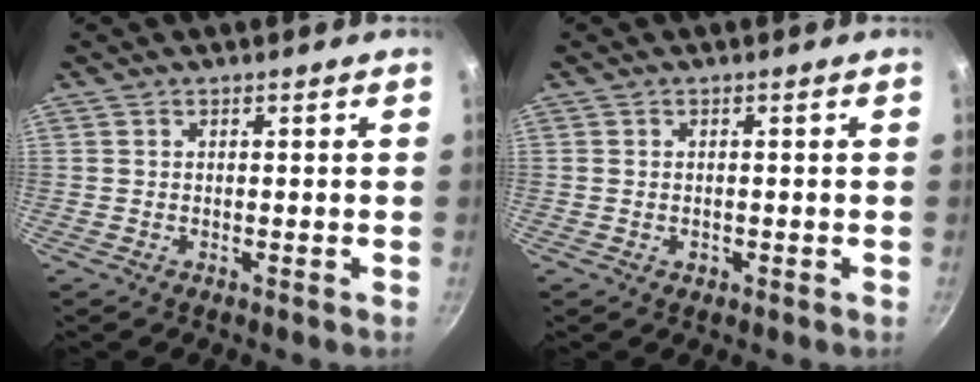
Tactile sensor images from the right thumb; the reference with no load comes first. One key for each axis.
{"total": 1.0, "fx": -0.3, "fy": 0.8, "fz": 0.5, "tx": -0.006, "ty": 0.001, "tz": -0.004}